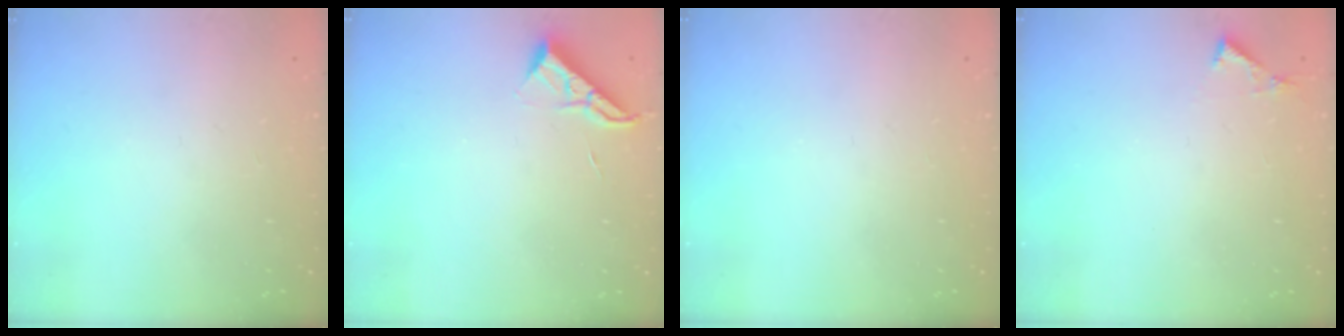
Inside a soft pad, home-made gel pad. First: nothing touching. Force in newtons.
{"total": 6.8, "press": 6.8, "slide": 0.5}
{"total": 0.0}
{"total": 4.1, "press": 4.1, "slide": 0.5}